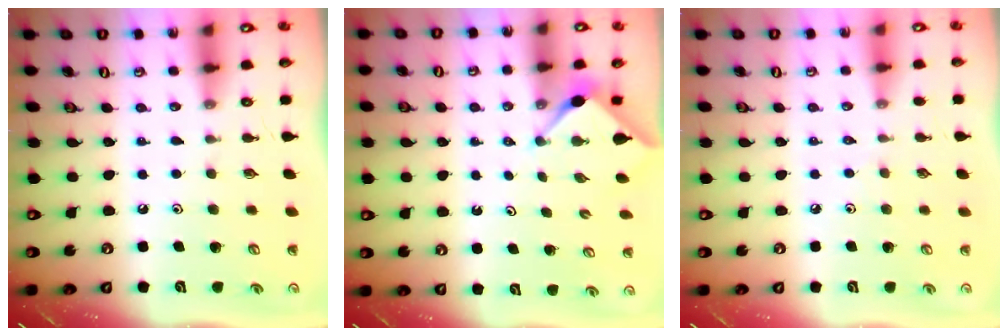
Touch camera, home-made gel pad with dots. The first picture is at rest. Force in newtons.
{"total": 2.8, "press": 2.8, "slide": 0.4}
{"total": 2.9, "press": 2.8, "slide": 0.6}